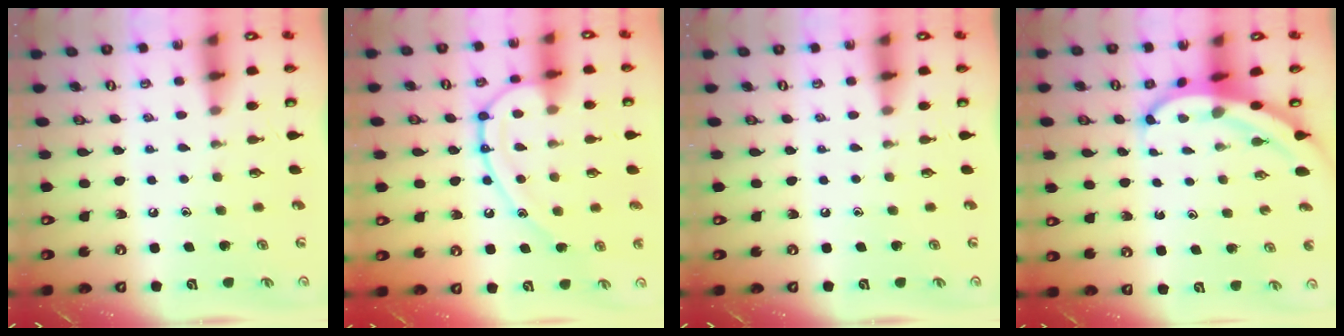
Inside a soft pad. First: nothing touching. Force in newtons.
{"total": 14.6, "press": 14.5, "slide": 1.5}
{"total": 0.0}
{"total": 5.7, "press": 5.7, "slide": 0.6}